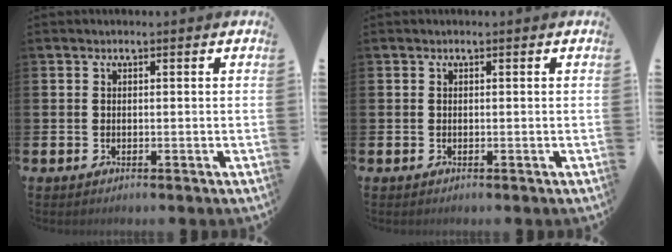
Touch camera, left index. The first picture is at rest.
{"total": 0.0}